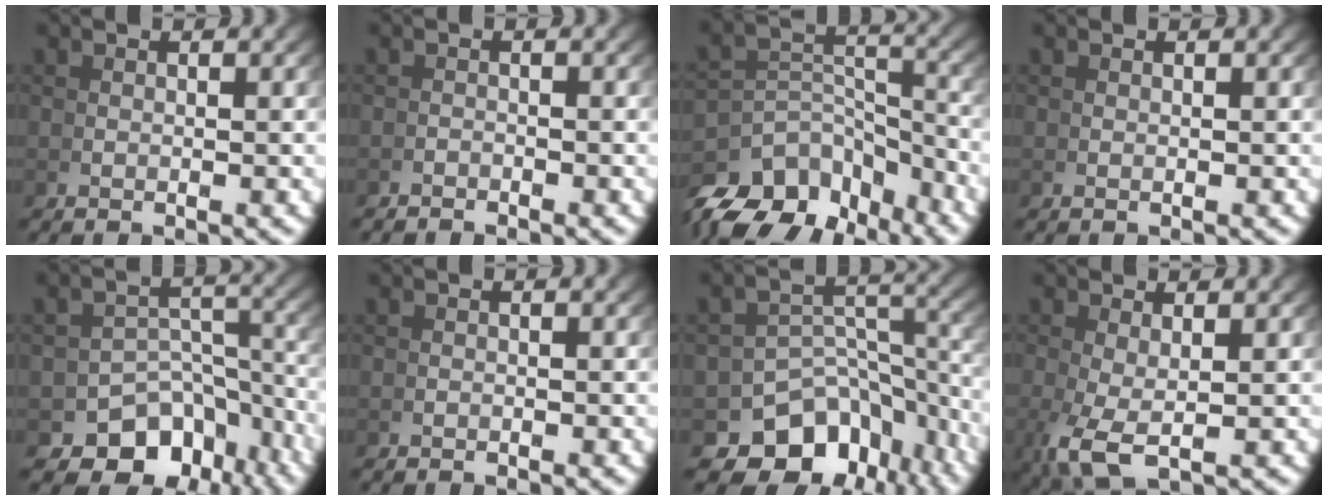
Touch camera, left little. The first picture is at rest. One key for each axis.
{"total": 1.6, "fx": -1.1, "fy": -0.9, "fz": -0.8, "tx": 0.022, "ty": -0.004, "tz": -0.021}
{"total": 9.1, "fx": -5.2, "fy": 5.6, "fz": 4.9, "tx": -0.083, "ty": -0.036, "tz": -0.075}
{"total": 0.0}
{"total": 10.4, "fx": -6.7, "fy": 6.7, "fz": 4.2, "tx": -0.043, "ty": -0.037, "tz": -0.096}
{"total": 0.8, "fx": -0.3, "fy": -0.5, "fz": -0.5, "tx": 0.012, "ty": -0.002, "tz": -0.007}
{"total": 10.8, "fx": -5.6, "fy": 7.2, "fz": 5.8, "tx": -0.084, "ty": -0.042, "tz": -0.075}
{"total": 3.7, "fx": -1.0, "fy": 1.6, "fz": 3.1, "tx": -0.085, "ty": -0.034, "tz": 0.004}